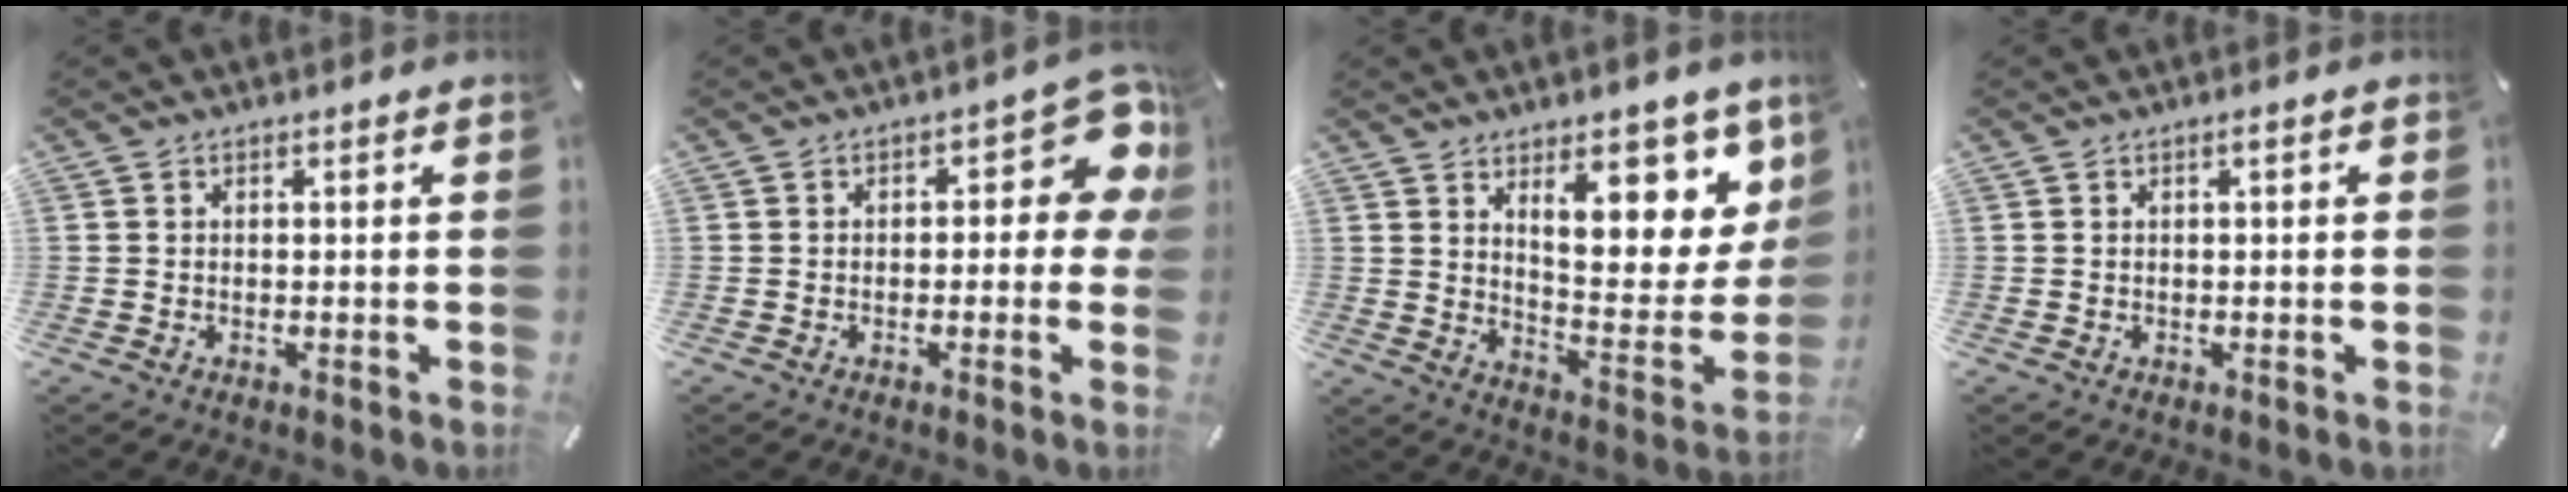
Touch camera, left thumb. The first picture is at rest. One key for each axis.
{"total": 9.9, "fx": 2.3, "fy": 4.8, "fz": 8.4, "tx": -0.091, "ty": -0.018, "tz": 0.036}
{"total": 16.0, "fx": 9.9, "fy": 7.1, "fz": 10.4, "tx": -0.124, "ty": -0.071, "tz": 0.162}
{"total": 1.1, "fx": 0.1, "fy": 0.1, "fz": 1.0, "tx": -0.020, "ty": 0.000, "tz": 0.002}